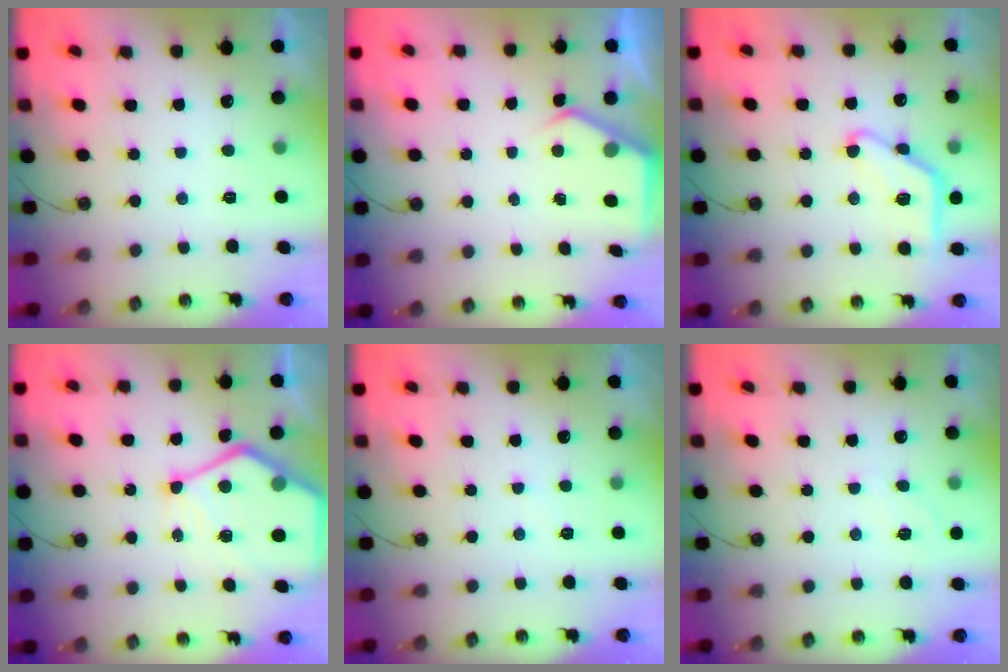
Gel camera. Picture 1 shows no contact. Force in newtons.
{"total": 3.3, "press": 3.3, "slide": 0.5}
{"total": 12.1, "press": 12.0, "slide": 0.6}
{"total": 15.2, "press": 15.2, "slide": 1.3}
{"total": 3.2, "press": 3.2, "slide": 0.6}
{"total": 3.7, "press": 3.7, "slide": 0.5}